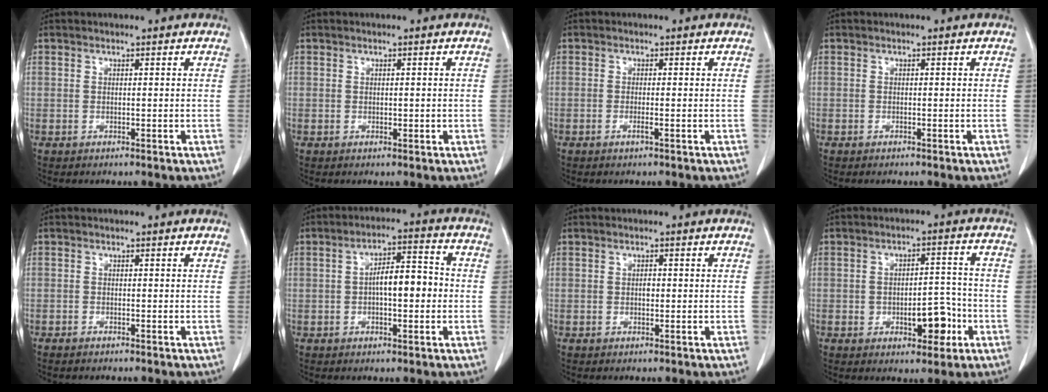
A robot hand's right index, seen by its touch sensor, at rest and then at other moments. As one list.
[{"total": 0.8, "force": [0.0, 0.6, 0.6], "torque": [-0.007, -0.001, 0.002]}, {"total": 1.0, "force": [-0.5, 0.0, 0.9], "torque": [-0.018, -0.001, -0.008]}, {"total": 0.0}, {"total": 0.7, "force": [-0.6, 0.2, 0.3], "torque": [-0.009, -0.001, -0.009]}, {"total": 7.4, "force": [-0.4, 2.4, 7.0], "torque": [-0.120, 0.022, -0.008]}, {"total": 1.1, "force": [0.0, 0.6, 0.9], "torque": [-0.015, 0.002, 0.001]}, {"total": 7.2, "force": [-2.3, 3.4, 5.9], "torque": [-0.078, 0.017, -0.026]}]